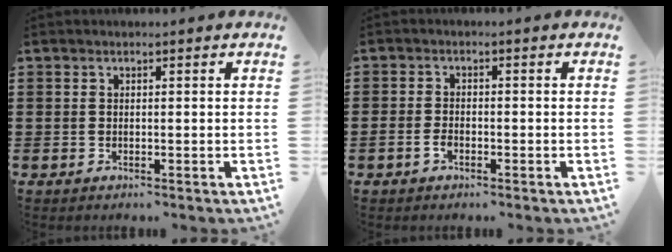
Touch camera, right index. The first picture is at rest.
{"total": 1.8, "force": [-1.1, 0.9, 1.1], "torque": [-0.023, 0.001, -0.021]}